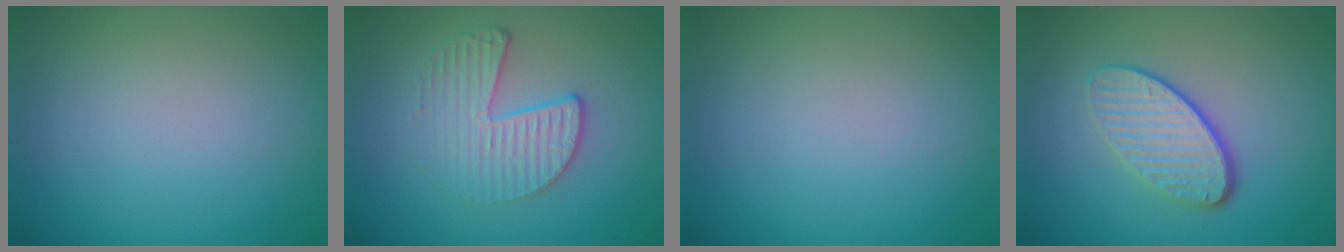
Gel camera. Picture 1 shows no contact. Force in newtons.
{"total": 3.4, "press": 2.8, "slide": 1.8}
{"total": 0.0}
{"total": 4.3, "press": 3.3, "slide": 2.8}